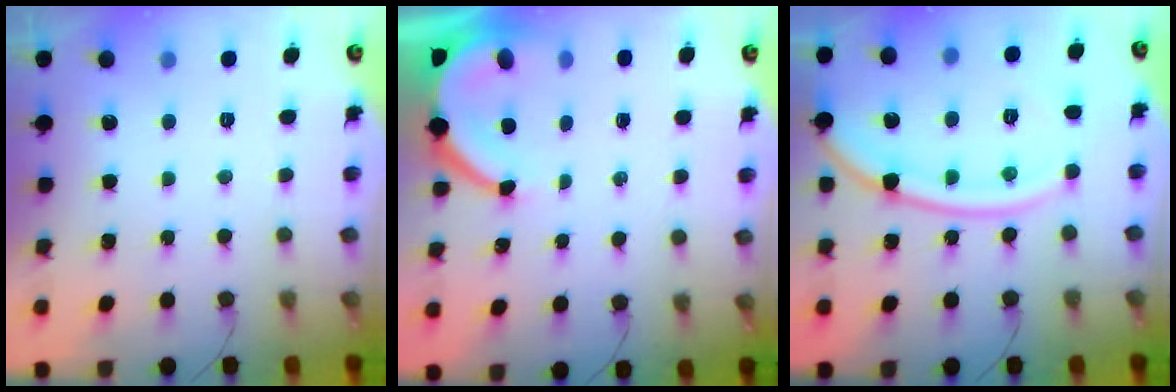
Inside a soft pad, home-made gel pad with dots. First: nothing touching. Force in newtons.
{"total": 7.7, "press": 7.7, "slide": 0.9}
{"total": 14.1, "press": 14.0, "slide": 0.8}